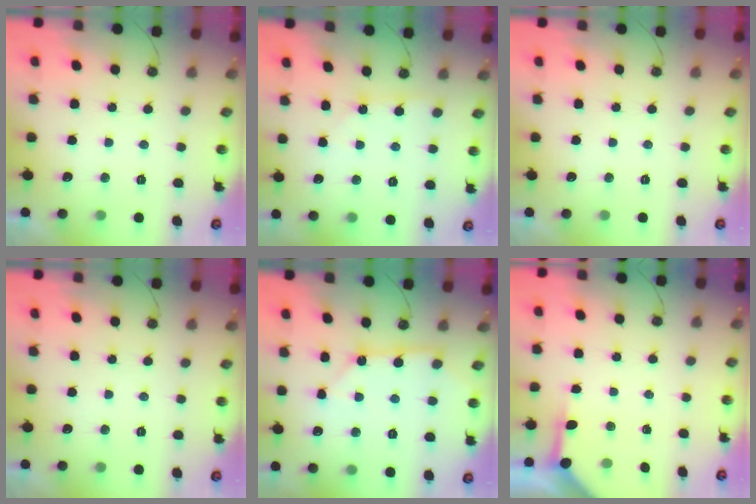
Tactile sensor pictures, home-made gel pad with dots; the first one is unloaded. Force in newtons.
{"total": 2.2, "press": 2.2, "slide": 0.2}
{"total": 0.0}
{"total": 0.0}
{"total": 7.6, "press": 7.5, "slide": 0.7}
{"total": 3.9, "press": 3.9, "slide": 0.5}